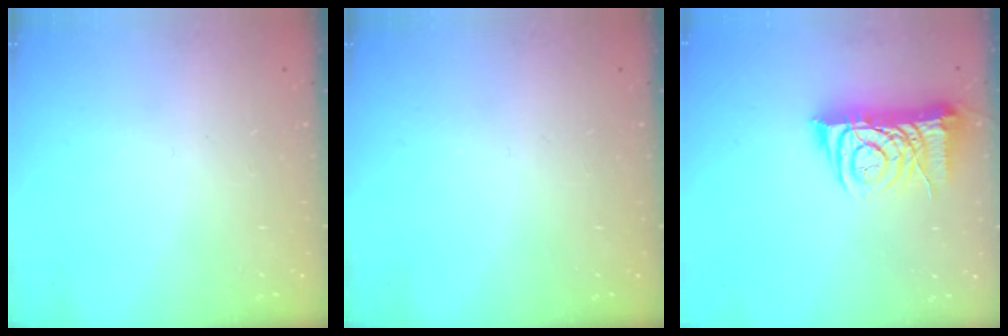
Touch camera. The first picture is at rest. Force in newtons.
{"total": 0.0}
{"total": 9.5, "press": 9.4, "slide": 1.1}